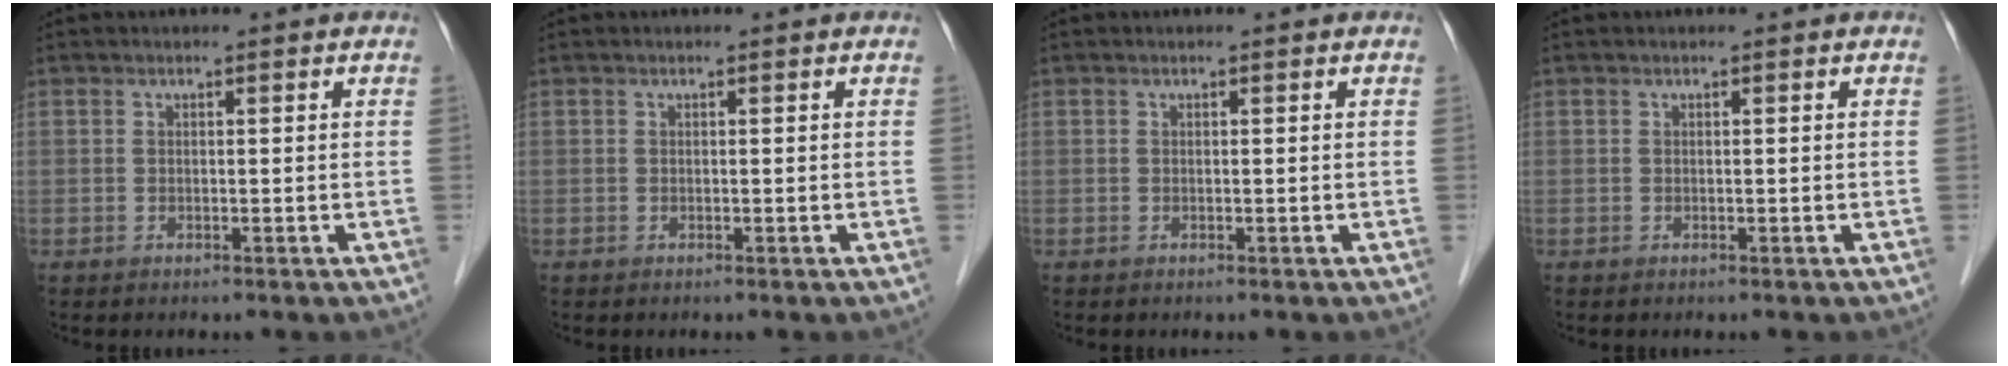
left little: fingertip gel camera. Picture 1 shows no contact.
{"total": 0.0}
{"total": 0.0}
{"total": 0.0}